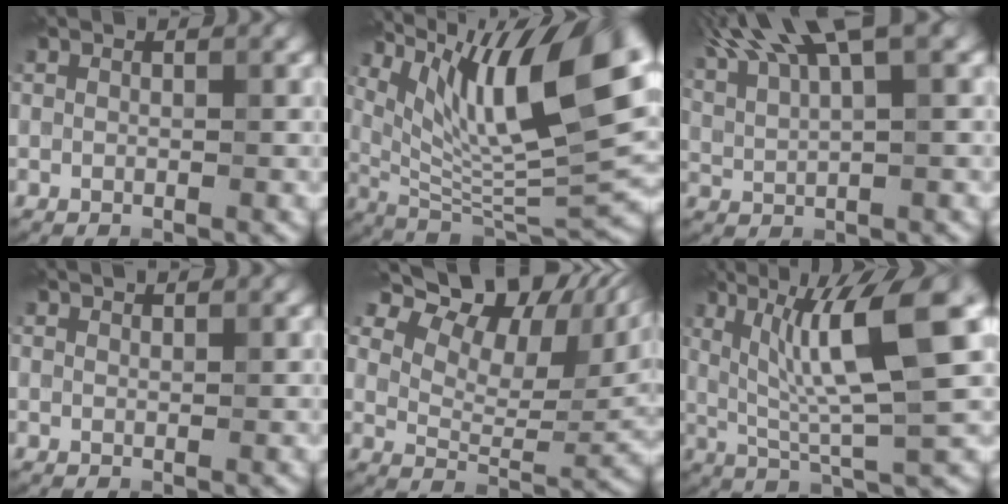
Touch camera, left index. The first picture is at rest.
{"total": 14.7, "force": [6.9, 4.5, 12.2], "torque": [-0.204, 0.012, 0.126]}
{"total": 9.9, "force": [6.1, 2.6, 7.3], "torque": [-0.131, 0.028, 0.104]}
{"total": 1.2, "force": [1.2, 0.1, 0.3], "torque": [-0.005, -0.003, 0.013]}
{"total": 14.2, "force": [8.8, 6.9, 8.8], "torque": [-0.137, 0.037, 0.123]}
{"total": 9.9, "force": [2.8, 1.9, 9.3], "torque": [-0.150, 0.002, 0.054]}